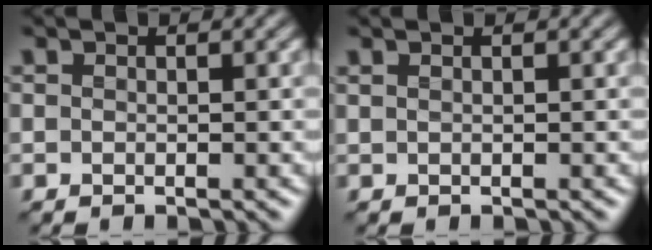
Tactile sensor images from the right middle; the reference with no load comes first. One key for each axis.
{"total": 0.0}